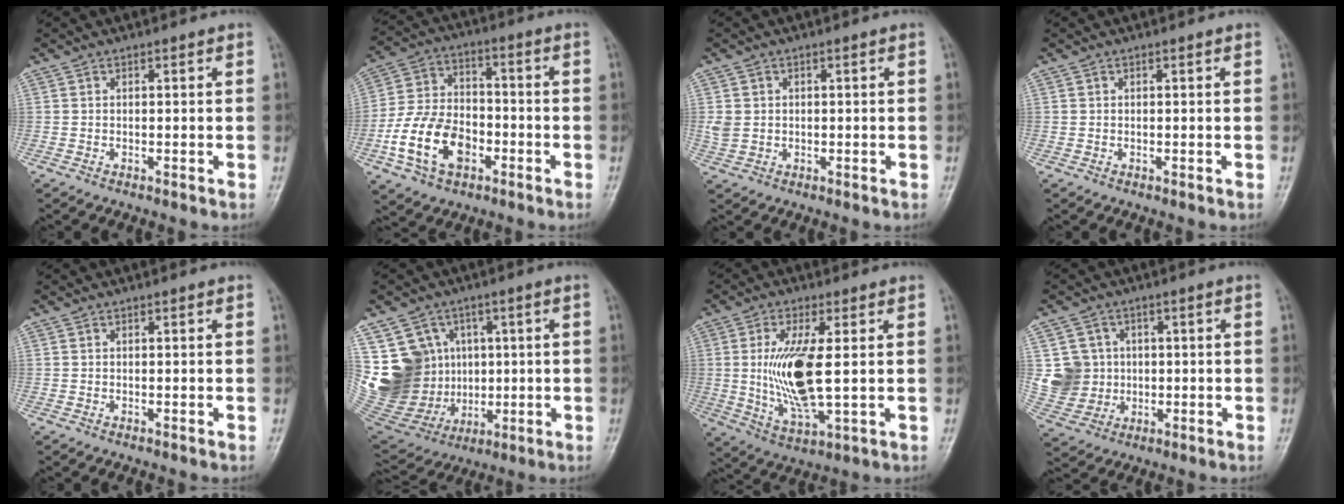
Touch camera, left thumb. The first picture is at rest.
{"total": 14.3, "force": [-5.3, 9.6, 9.2], "torque": [-0.160, 0.031, -0.098]}
{"total": 3.0, "force": [0.2, 2.6, 1.5], "torque": [-0.022, 0.005, 0.007]}
{"total": 0.0}
{"total": 0.0}
{"total": 19.7, "force": [3.7, 17.1, 9.0], "torque": [-0.165, 0.019, 0.104]}
{"total": 12.5, "force": [0.9, 4.0, 11.8], "torque": [-0.242, -0.018, 0.026]}
{"total": 8.5, "force": [0.7, 8.1, 2.7], "torque": [-0.028, 0.005, 0.019]}